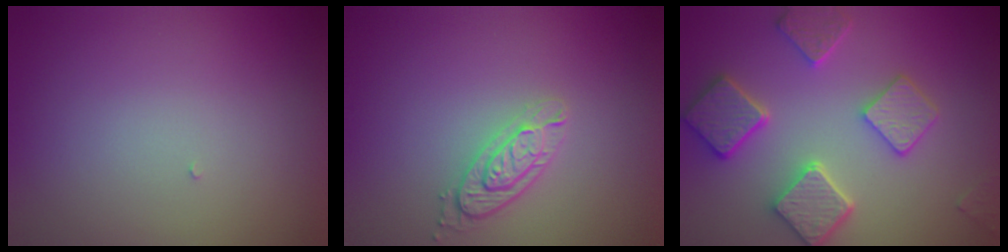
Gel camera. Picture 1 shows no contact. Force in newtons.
{"total": 2.8, "press": 2.2, "slide": 1.7}
{"total": 5.1, "press": 4.6, "slide": 2.0}